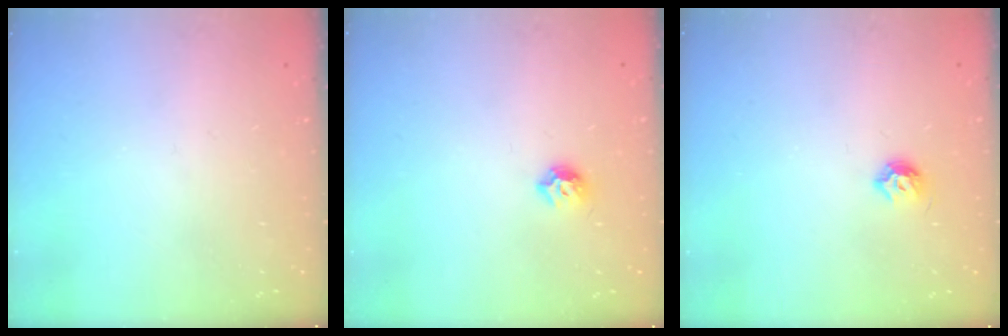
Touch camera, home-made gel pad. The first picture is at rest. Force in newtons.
{"total": 5.5, "press": 5.4, "slide": 0.9}
{"total": 5.9, "press": 5.8, "slide": 0.9}